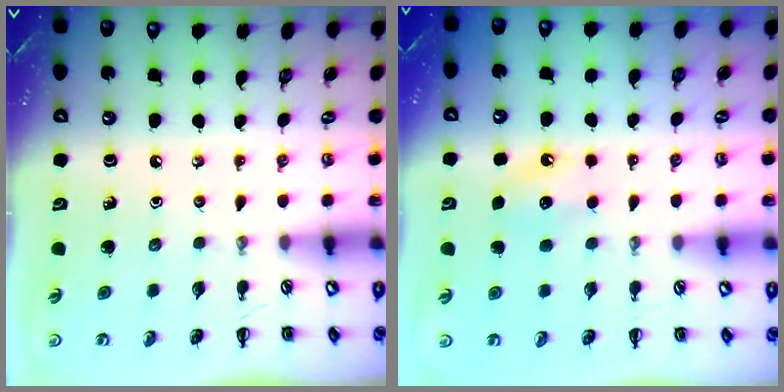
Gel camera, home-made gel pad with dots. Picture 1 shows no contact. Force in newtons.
{"total": 6.8, "press": 6.6, "slide": 1.6}